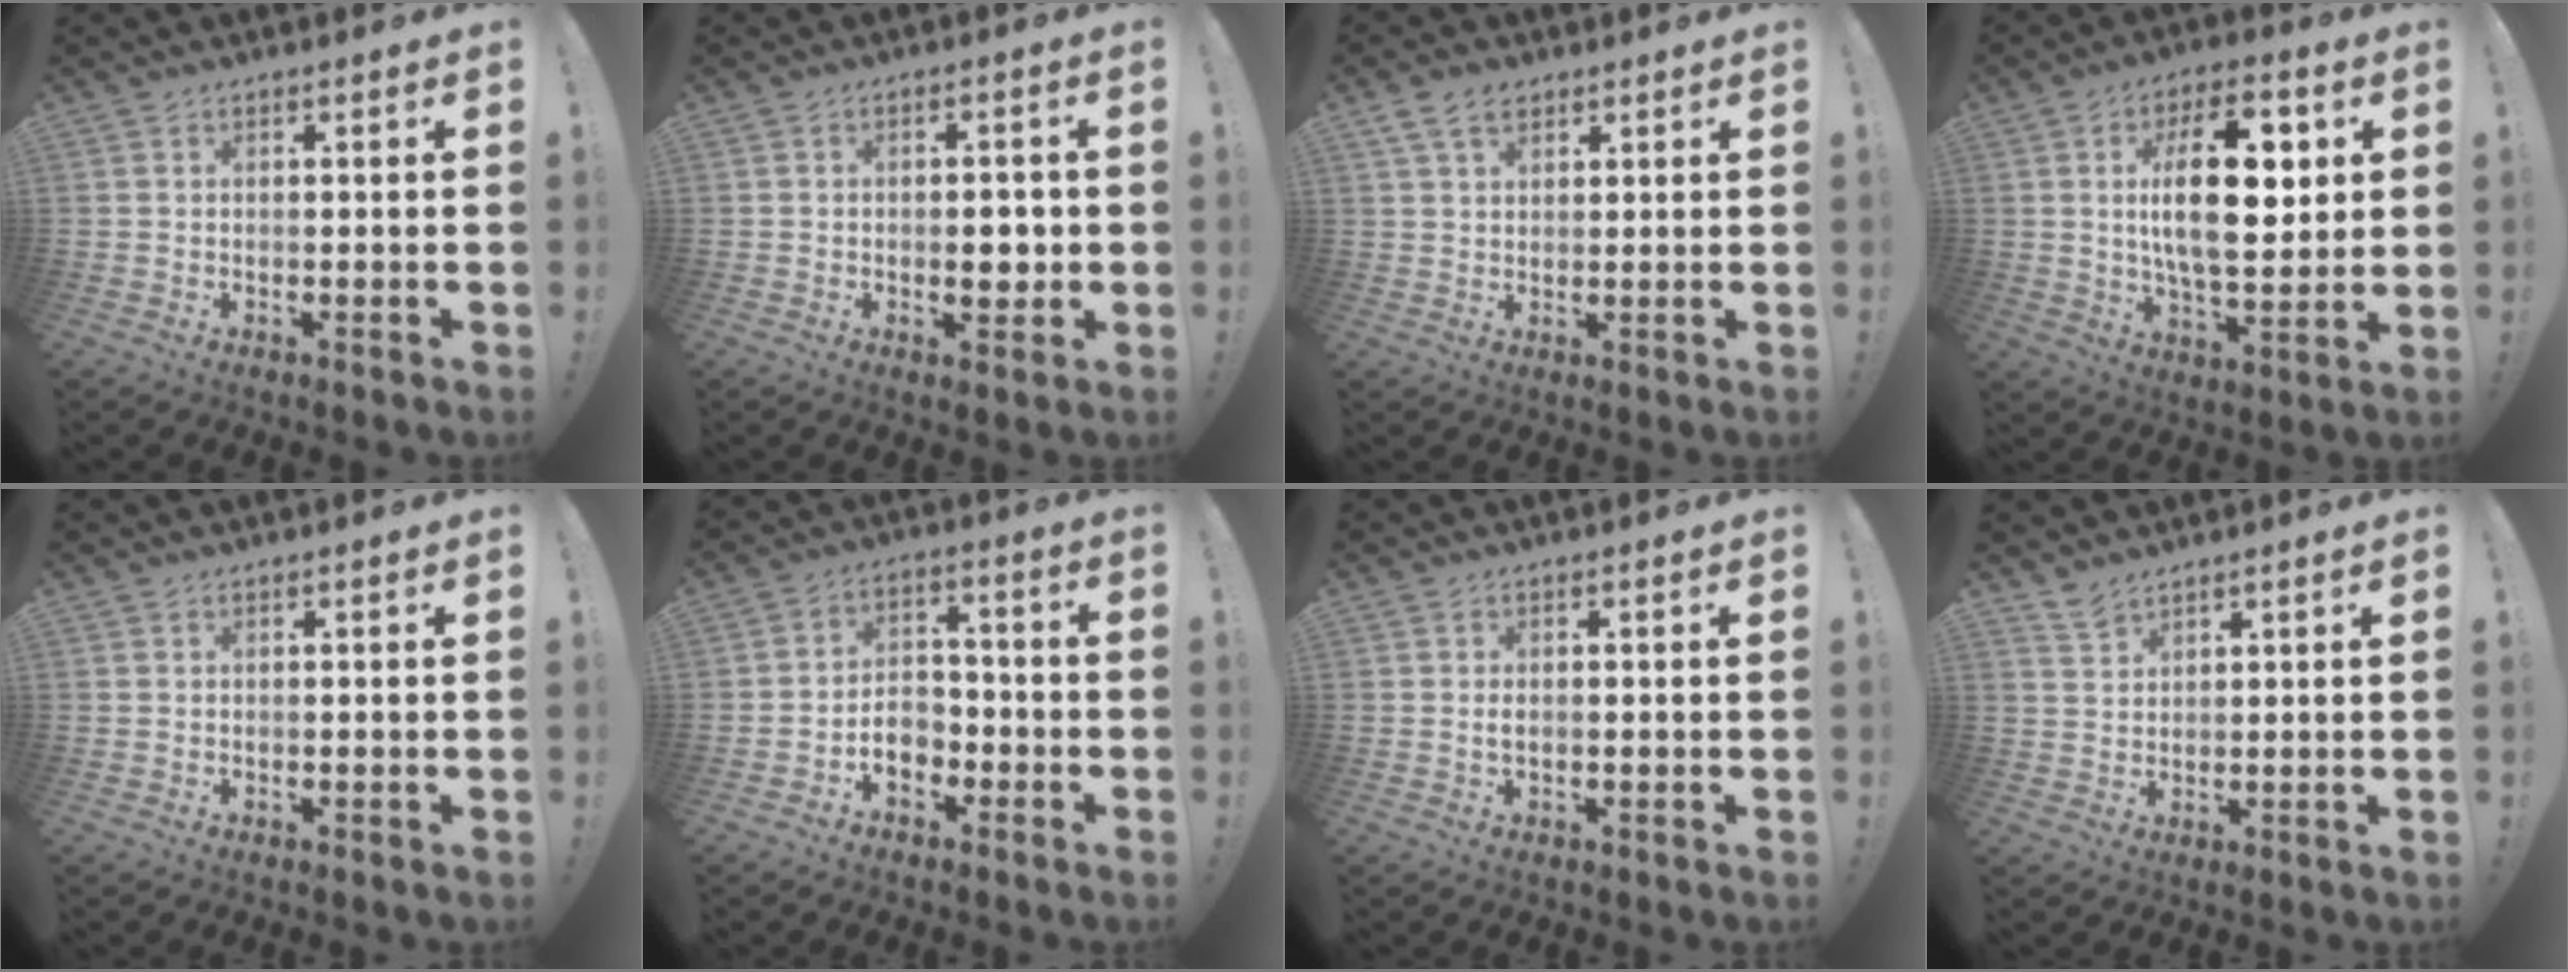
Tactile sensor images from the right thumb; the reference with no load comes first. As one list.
[{"total": 4.6, "force": [-0.7, 2.5, 3.8], "torque": [-0.032, -0.003, -0.018]}, {"total": 5.7, "force": [3.3, 3.7, 2.8], "torque": [-0.054, -0.004, 0.065]}, {"total": 19.7, "force": [4.2, 8.8, 17.1], "torque": [-0.275, -0.002, 0.056]}, {"total": 0.0}, {"total": 7.4, "force": [-3.4, 5.3, 3.9], "torque": [-0.067, 0.020, -0.057]}, {"total": 0.7, "force": [0.0, 0.4, 0.6], "torque": [-0.007, 0.000, -0.002]}, {"total": 3.5, "force": [3.1, 1.2, 1.3], "torque": [-0.023, -0.021, 0.057]}]